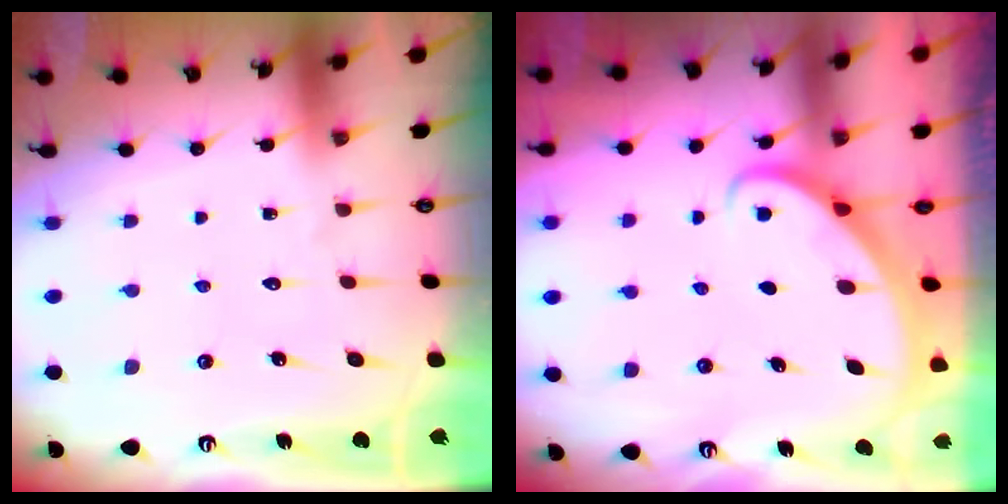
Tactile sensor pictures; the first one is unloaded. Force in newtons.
{"total": 2.8, "press": 2.8, "slide": 0.2}